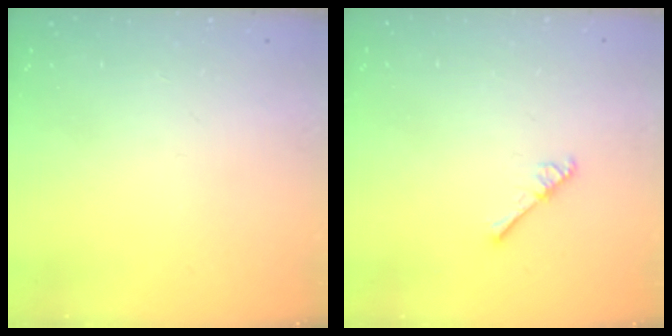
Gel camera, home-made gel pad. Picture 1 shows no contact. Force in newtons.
{"total": 2.6, "press": 2.6, "slide": 0.3}